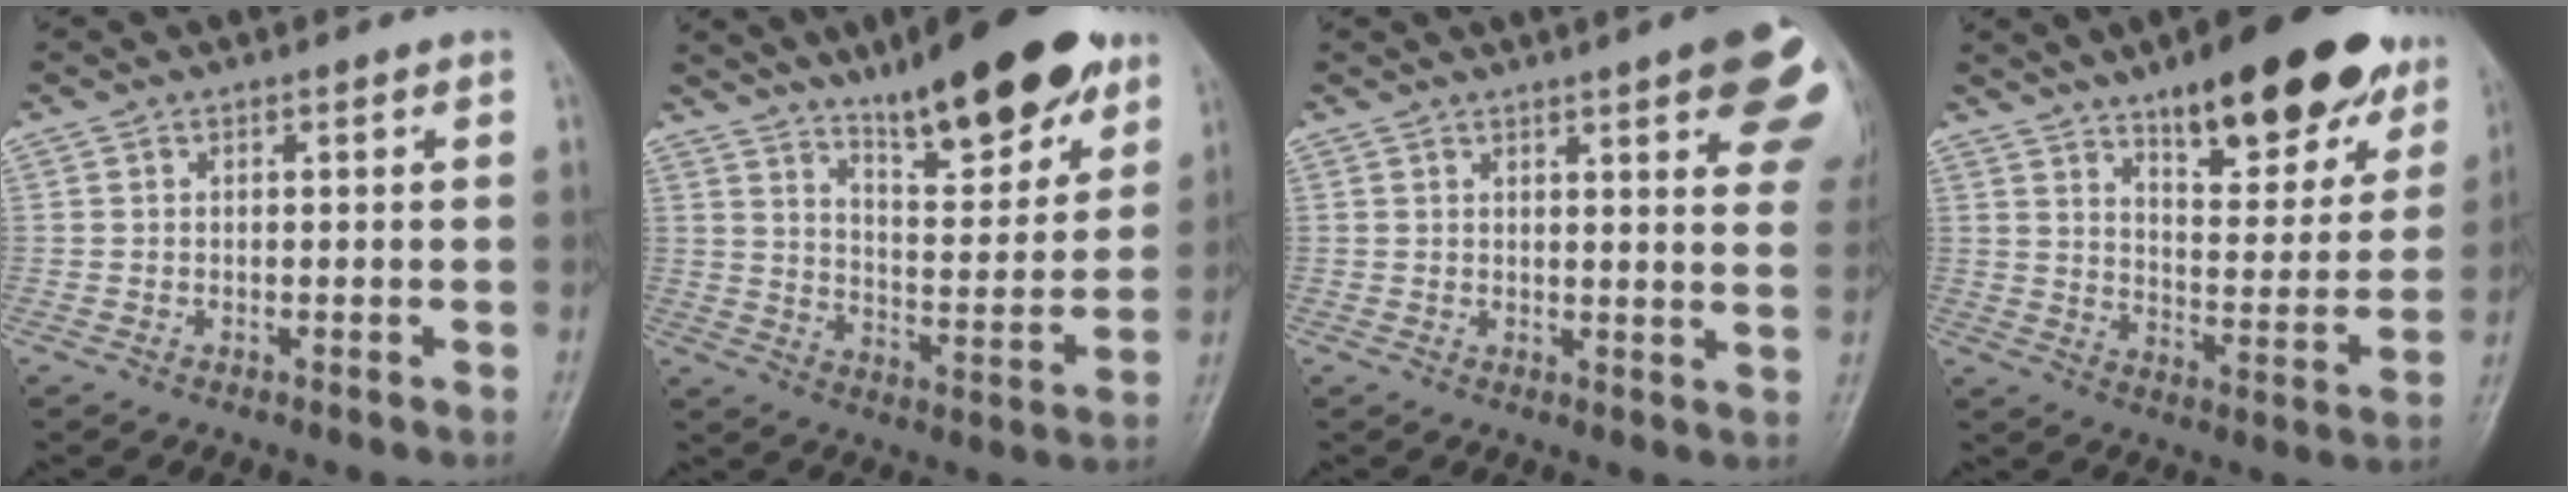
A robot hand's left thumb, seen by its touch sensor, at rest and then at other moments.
{"total": 19.4, "force": [13.5, 5.1, 13.0], "torque": [-0.153, -0.070, 0.213]}
{"total": 15.3, "force": [7.3, 3.4, 13.0], "torque": [-0.143, -0.021, 0.079]}
{"total": 23.6, "force": [15.1, 8.4, 16.1], "torque": [-0.174, -0.056, 0.221]}